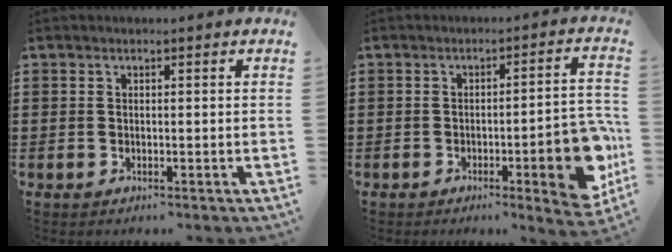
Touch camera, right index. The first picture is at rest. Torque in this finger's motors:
{"motor_torque": [1.99, -0.15, 0.65, 0.10]}